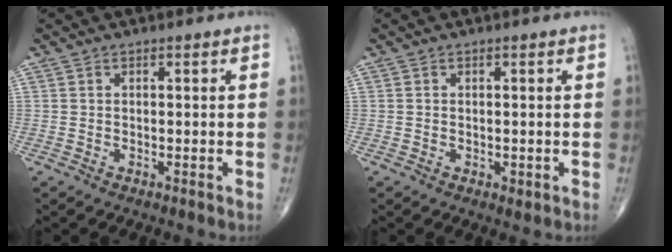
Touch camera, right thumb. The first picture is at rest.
{"total": 1.2, "force": [-0.2, 0.8, 0.9], "torque": [-0.012, -0.004, -0.001]}